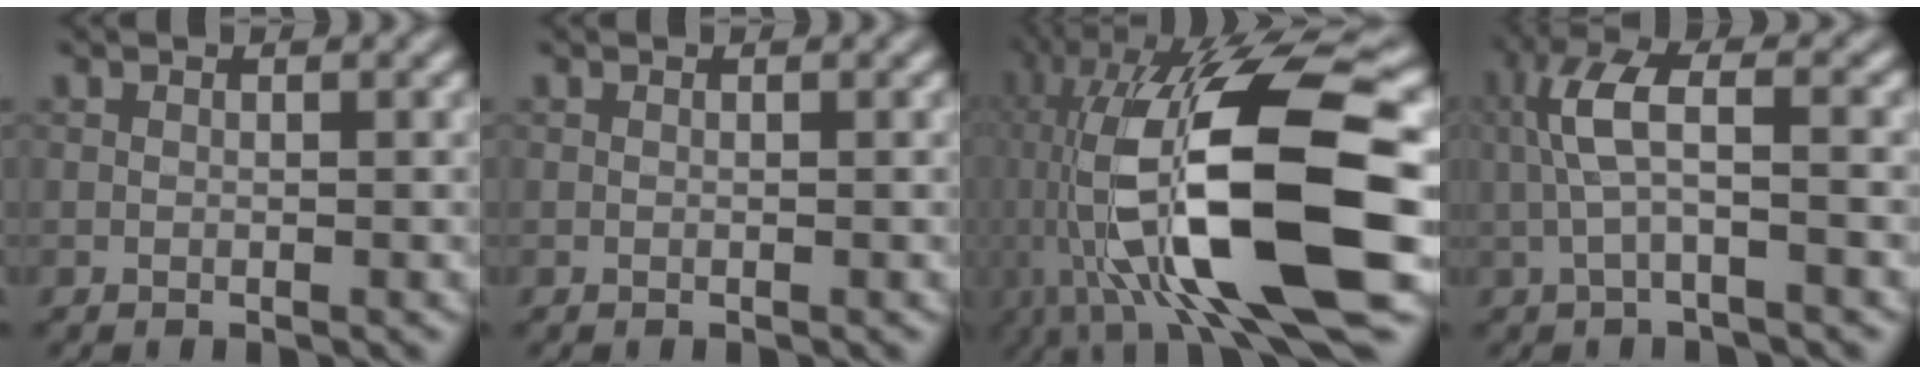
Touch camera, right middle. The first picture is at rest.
{"total": 0.0}
{"total": 17.2, "force": [-1.7, 5.4, 16.2], "torque": [-0.302, 0.029, -0.021]}
{"total": 4.0, "force": [-0.1, 0.8, 3.9], "torque": [-0.087, 0.022, -0.002]}